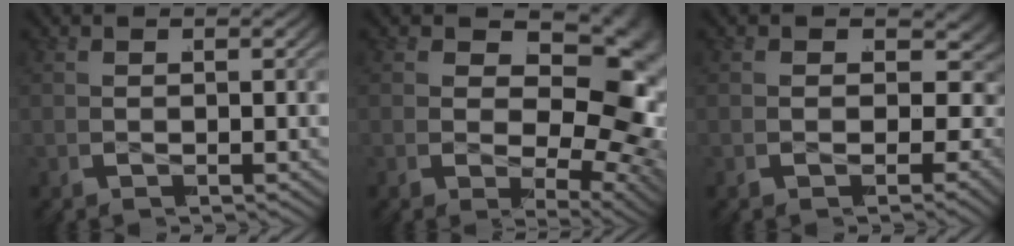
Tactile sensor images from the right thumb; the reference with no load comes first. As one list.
[{"total": 13.5, "force": [-0.8, 7.9, 10.9], "torque": [-0.163, -0.034, 0.003]}, {"total": 9.4, "force": [-1.2, 6.5, 6.7], "torque": [-0.102, -0.021, -0.008]}]